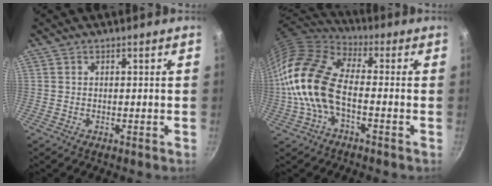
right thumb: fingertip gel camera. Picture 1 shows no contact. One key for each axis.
{"total": 15.8, "fx": -2.6, "fy": 8.3, "fz": 13.1, "tx": -0.245, "ty": 0.030, "tz": -0.067}